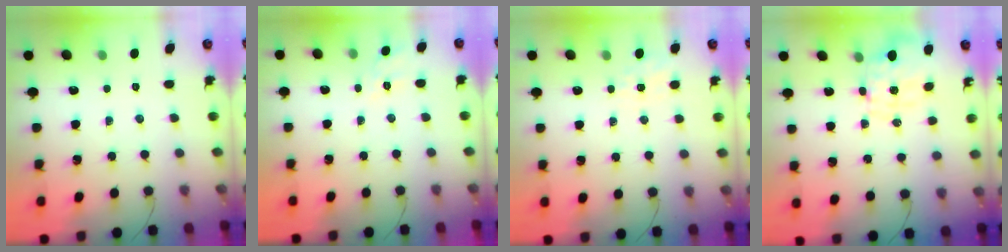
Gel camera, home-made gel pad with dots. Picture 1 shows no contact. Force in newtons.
{"total": 9.6, "press": 9.5, "slide": 1.5}
{"total": 1.5, "press": 0.3, "slide": 1.5}
{"total": 1.9, "press": 1.5, "slide": 1.1}